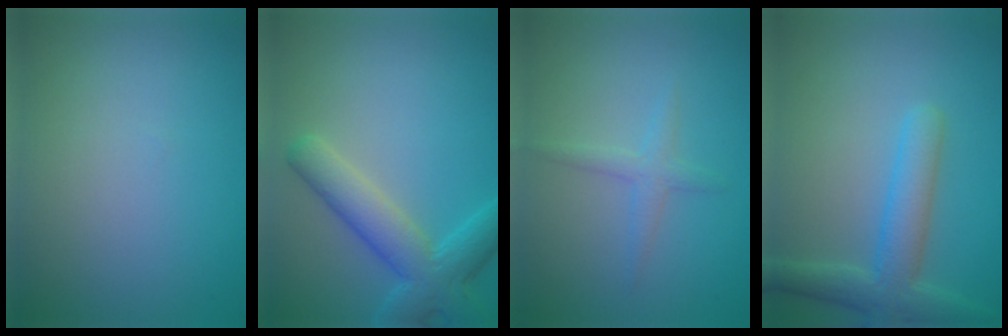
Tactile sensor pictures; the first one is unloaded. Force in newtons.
{"total": 5.6, "press": 5.6, "slide": 0.2}
{"total": 1.6, "press": 1.6, "slide": 0.1}
{"total": 4.7, "press": 4.7, "slide": 0.3}